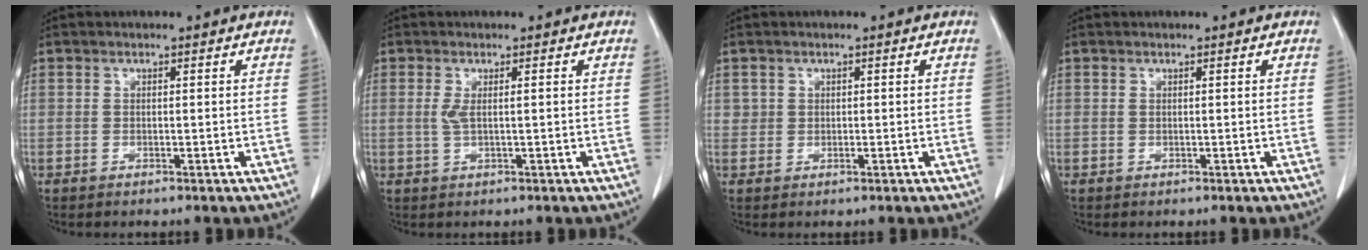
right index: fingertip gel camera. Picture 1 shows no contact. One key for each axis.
{"total": 1.9, "fx": 0.1, "fy": 0.2, "fz": 1.9, "tx": -0.042, "ty": 0.004, "tz": 0.004}
{"total": 1.1, "fx": 0.2, "fy": 1.1, "fz": 0.2, "tx": 0.008, "ty": 0.004, "tz": 0.002}
{"total": 0.0}